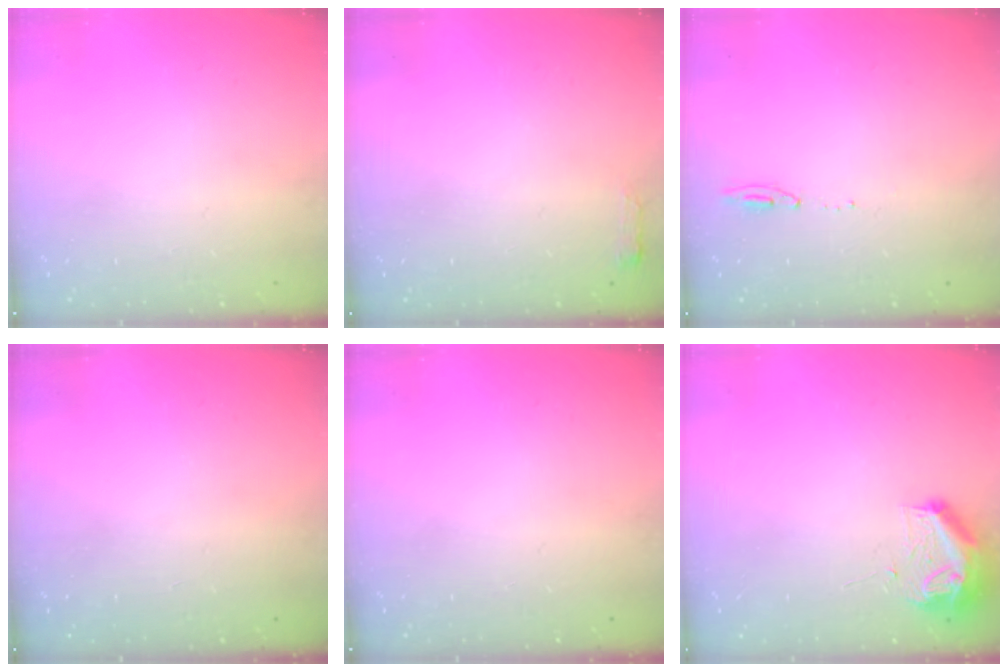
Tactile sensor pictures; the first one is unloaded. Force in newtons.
{"total": 2.7, "press": 2.6, "slide": 0.5}
{"total": 6.0, "press": 5.8, "slide": 1.5}
{"total": 0.0}
{"total": 0.0}
{"total": 9.0, "press": 8.9, "slide": 1.1}